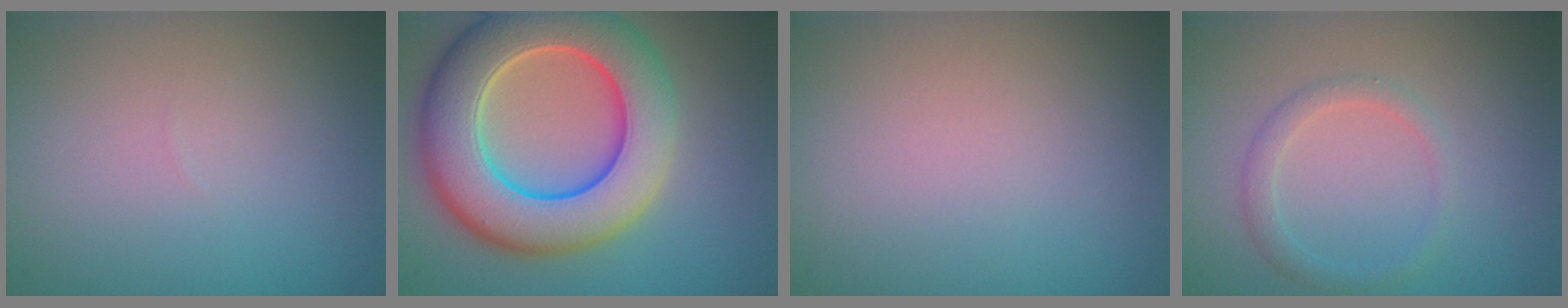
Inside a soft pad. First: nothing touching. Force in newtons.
{"total": 11.2, "press": 11.1, "slide": 0.9}
{"total": 0.0}
{"total": 1.7, "press": 1.7, "slide": 0.0}